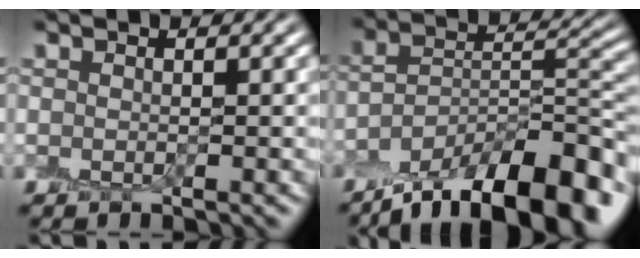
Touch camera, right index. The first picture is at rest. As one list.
[{"total": 14.1, "force": [-9.7, 5.1, 8.9], "torque": [-0.152, 0.002, -0.157]}]